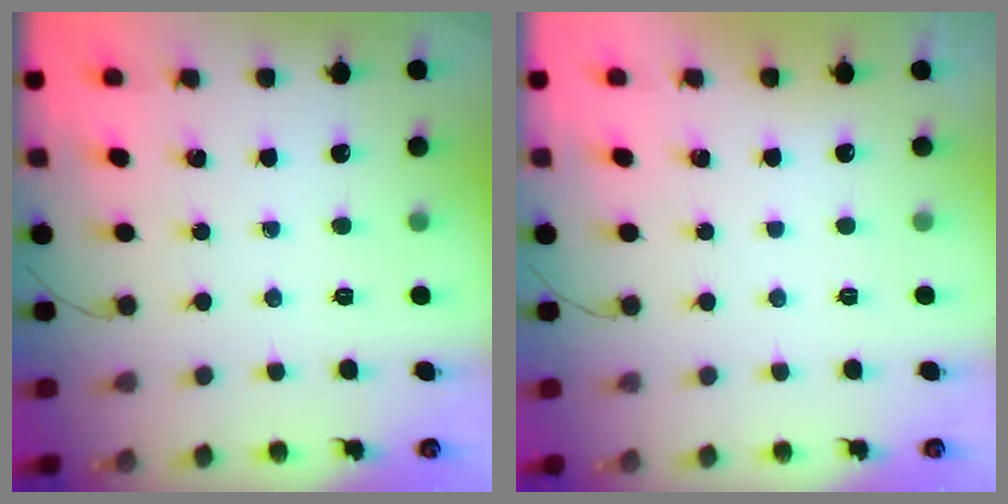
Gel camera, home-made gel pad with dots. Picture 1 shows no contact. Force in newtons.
{"total": 2.9, "press": 2.9, "slide": 0.1}